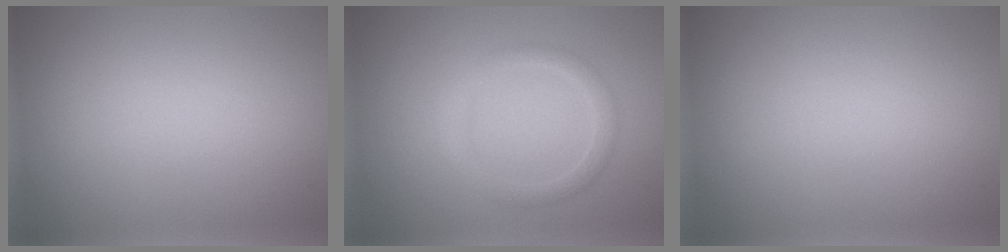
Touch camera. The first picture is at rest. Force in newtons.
{"total": 1.9, "press": 1.9, "slide": 0.1}
{"total": 0.0}